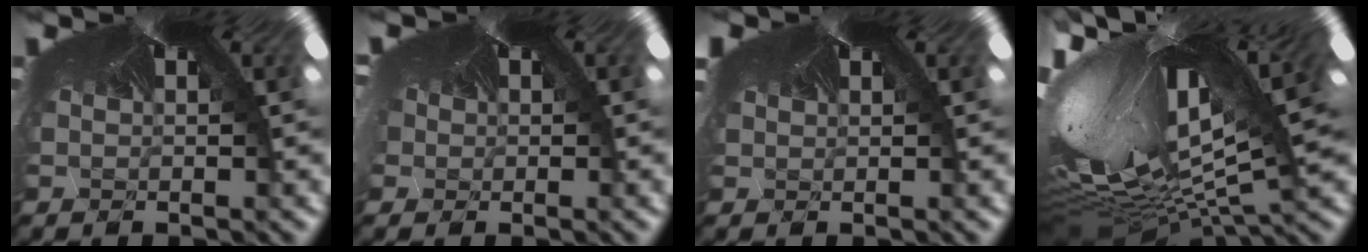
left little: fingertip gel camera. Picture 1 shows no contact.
{"total": 3.1, "force": [0.4, 1.6, 2.6], "torque": [-0.061, 0.001, 0.014]}
{"total": 1.7, "force": [0.8, 0.9, 1.2], "torque": [-0.035, 0.011, 0.014]}
{"total": 4.6, "force": [-3.6, 0.9, 2.7], "torque": [-0.111, -0.099, -0.011]}